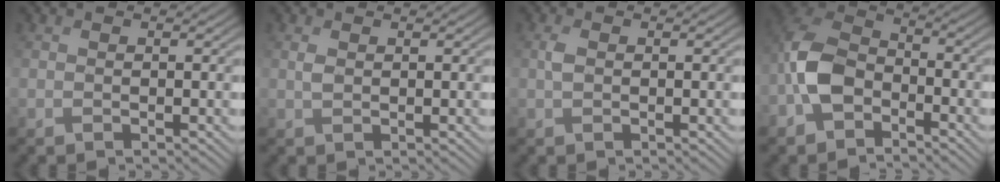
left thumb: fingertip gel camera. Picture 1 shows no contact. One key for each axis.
{"total": 1.2, "fx": 0.9, "fy": 0.3, "fz": 0.7, "tx": -0.018, "ty": 0.007, "tz": 0.020}
{"total": 1.1, "fx": 0.6, "fy": 0.4, "fz": 0.8, "tx": -0.021, "ty": 0.008, "tz": 0.010}
{"total": 7.9, "fx": -3.2, "fy": 5.1, "fz": 5.1, "tx": -0.116, "ty": 0.010, "tz": -0.081}